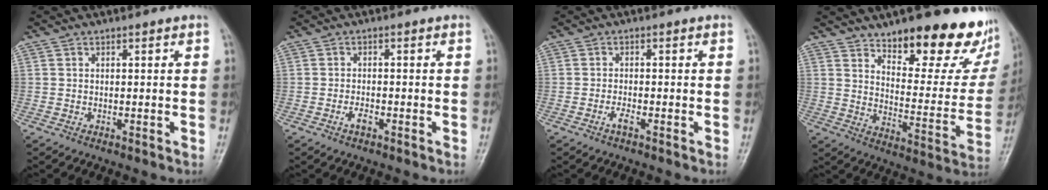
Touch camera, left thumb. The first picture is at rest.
{"total": 2.0, "force": [-1.2, 0.9, 1.4], "torque": [-0.027, 0.009, -0.022]}
{"total": 1.8, "force": [-1.1, 0.4, 1.4], "torque": [-0.029, 0.006, -0.022]}
{"total": 23.1, "force": [15.4, 8.7, 14.8], "torque": [-0.146, -0.096, 0.216]}